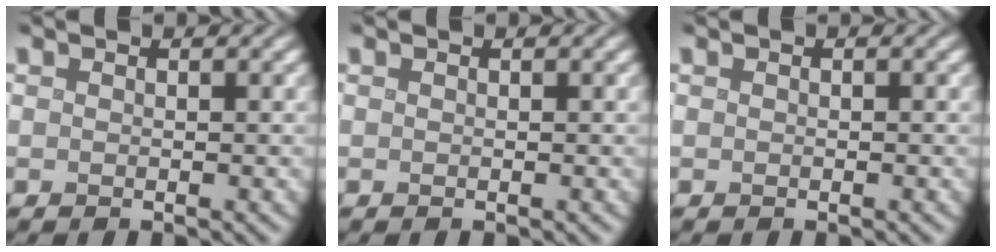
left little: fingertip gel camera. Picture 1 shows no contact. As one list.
[{"total": 0.0}, {"total": 0.0}]